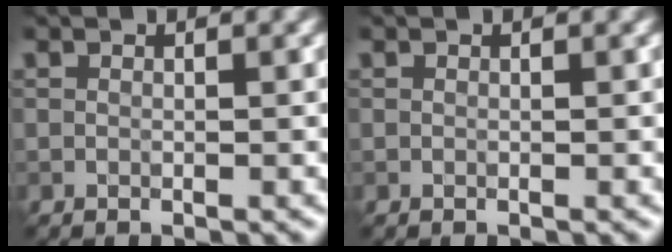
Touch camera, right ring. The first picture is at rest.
{"total": 0.0}